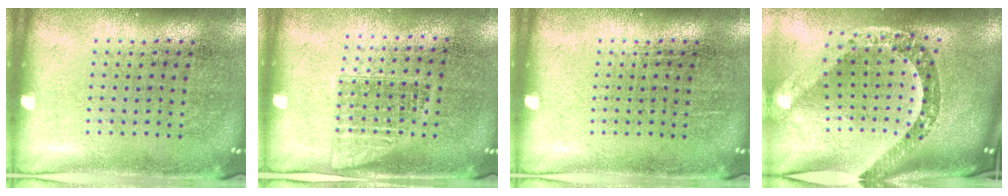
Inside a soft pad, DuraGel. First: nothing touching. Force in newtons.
{"total": 1.0, "press": 0.9, "slide": 0.6}
{"total": 0.0}
{"total": 3.6, "press": 2.5, "slide": 2.6}